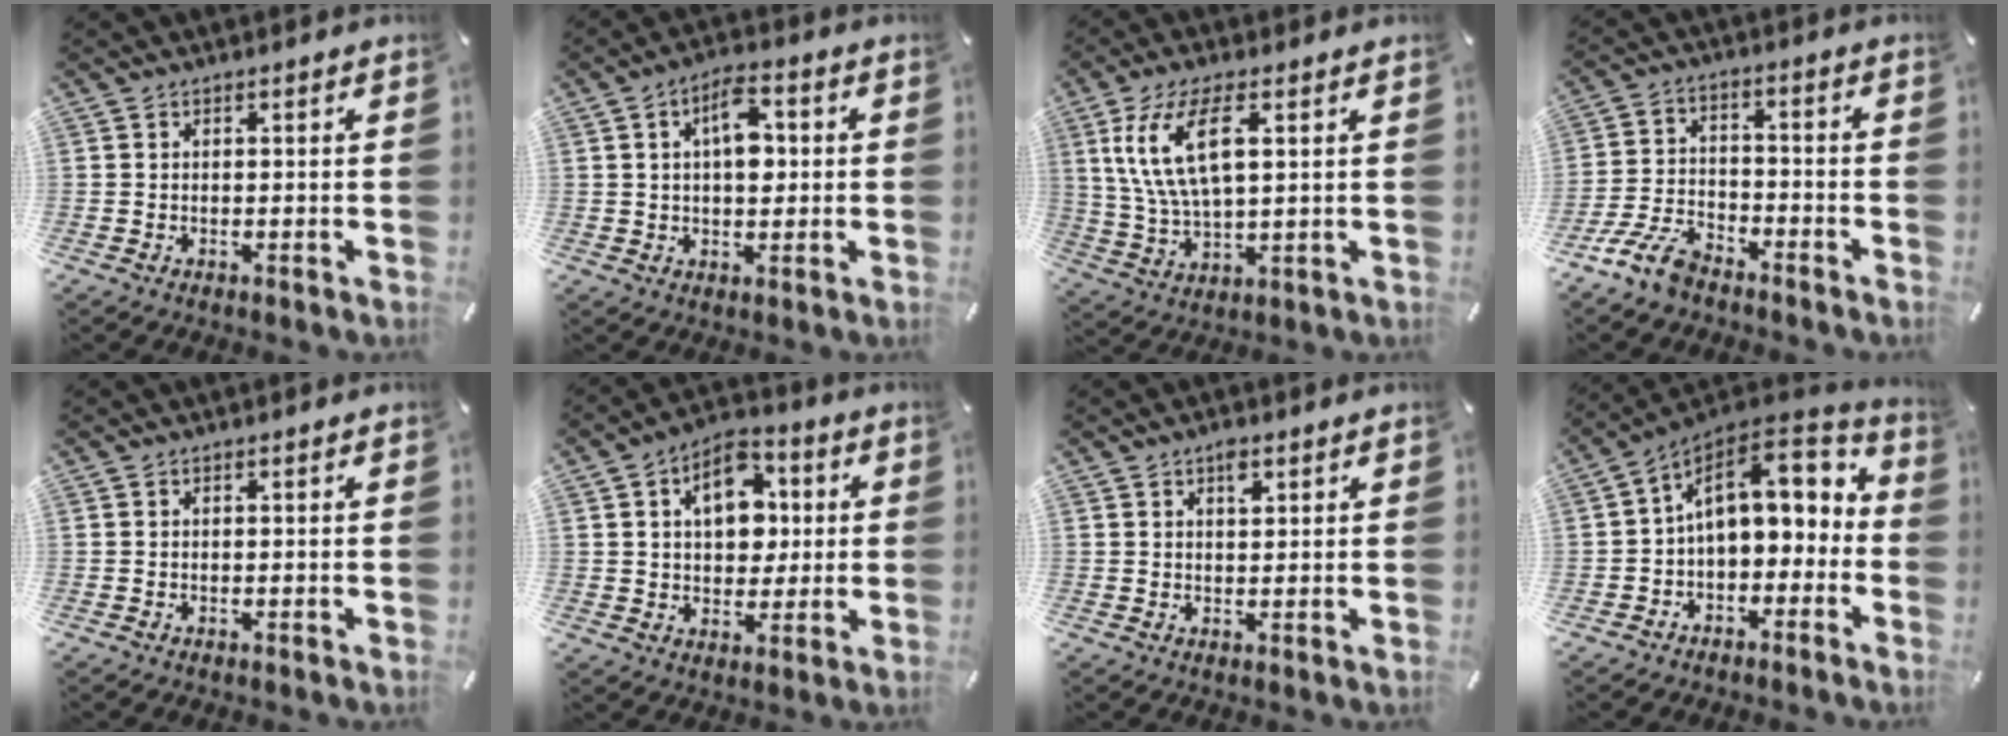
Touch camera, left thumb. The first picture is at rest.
{"total": 9.0, "force": [1.7, 5.3, 7.1], "torque": [-0.095, 0.001, 0.025]}
{"total": 12.8, "force": [4.9, 5.3, 10.6], "torque": [-0.245, -0.001, 0.082]}
{"total": 9.5, "force": [-7.6, 3.8, 4.3], "torque": [-0.097, 0.034, -0.148]}
{"total": 0.0}
{"total": 11.6, "force": [2.5, 8.7, 7.2], "torque": [-0.106, 0.006, 0.045]}
{"total": 2.6, "force": [1.3, 1.4, 1.7], "torque": [-0.022, -0.004, 0.020]}
{"total": 14.8, "force": [3.1, 9.7, 10.8], "torque": [-0.157, -0.013, 0.054]}